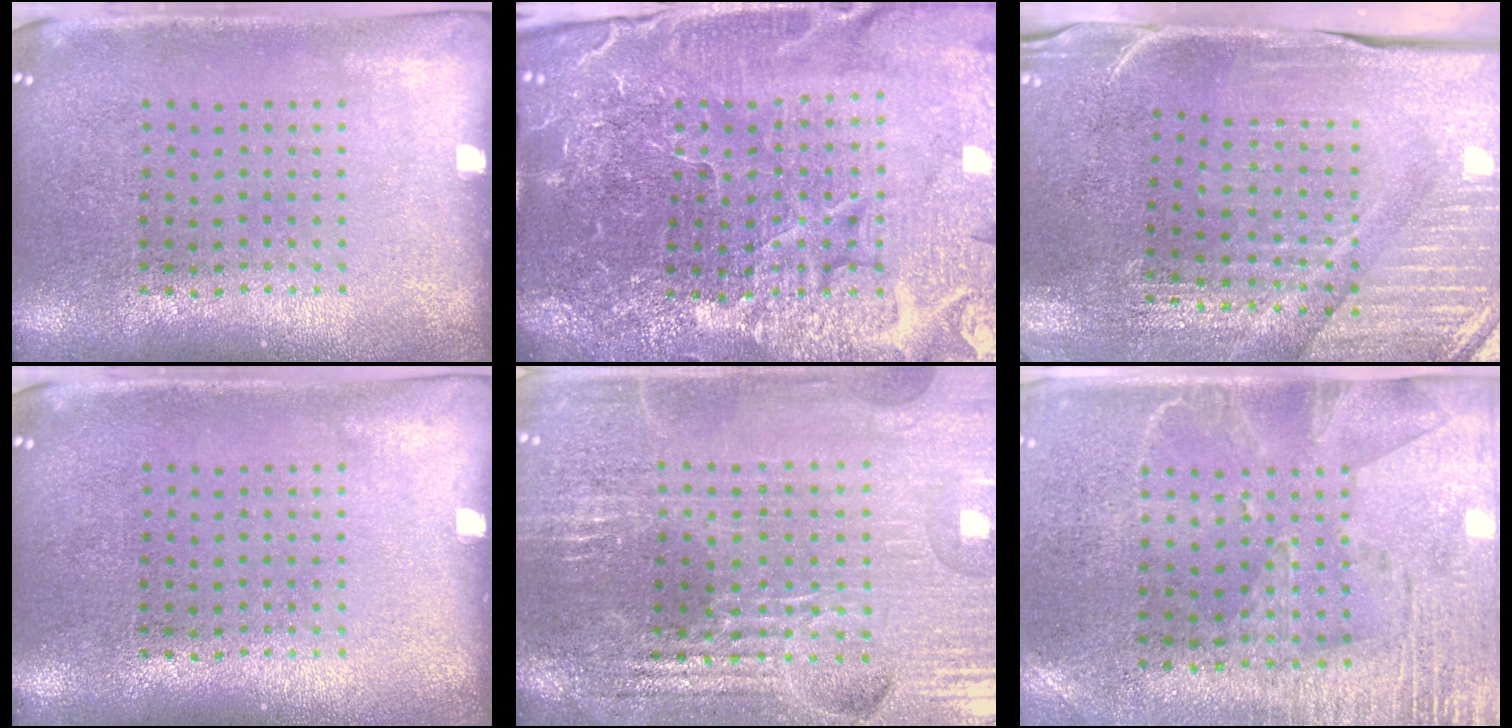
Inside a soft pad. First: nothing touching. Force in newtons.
{"total": 6.1, "press": 5.4, "slide": 2.7}
{"total": 3.8, "press": 3.7, "slide": 0.9}
{"total": 0.0}
{"total": 3.8, "press": 3.8, "slide": 0.8}
{"total": 2.8, "press": 2.4, "slide": 1.5}